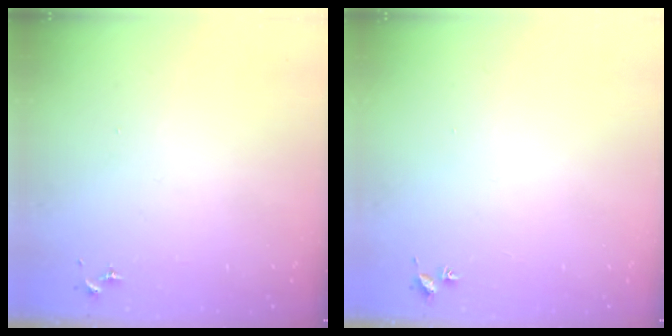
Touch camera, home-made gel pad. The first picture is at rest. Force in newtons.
{"total": 1.8, "press": 1.8, "slide": 0.2}